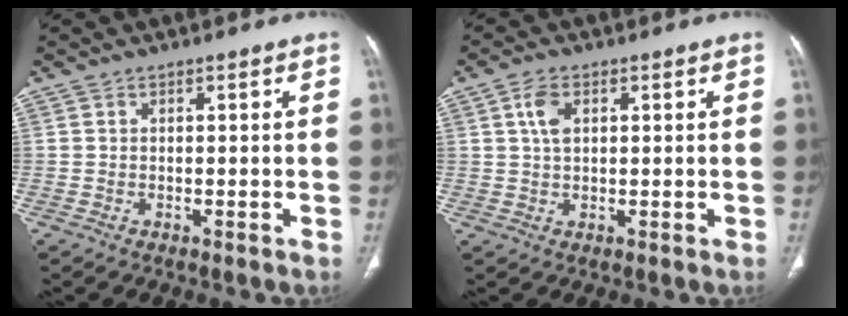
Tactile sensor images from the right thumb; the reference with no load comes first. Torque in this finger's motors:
{"motor_torque": [-0.20, 0.26, 0.63, -0.12, 0.14]}